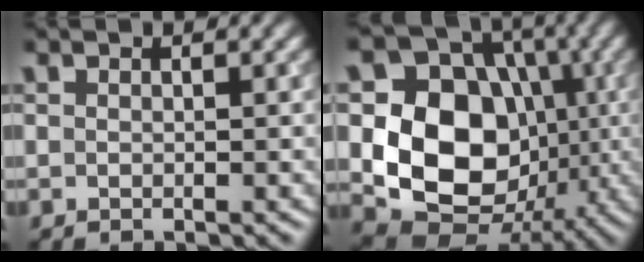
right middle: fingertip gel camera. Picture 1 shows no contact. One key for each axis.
{"total": 11.9, "fx": -1.1, "fy": 9.5, "fz": 7.1, "tx": -0.125, "ty": -0.011, "tz": -0.029}